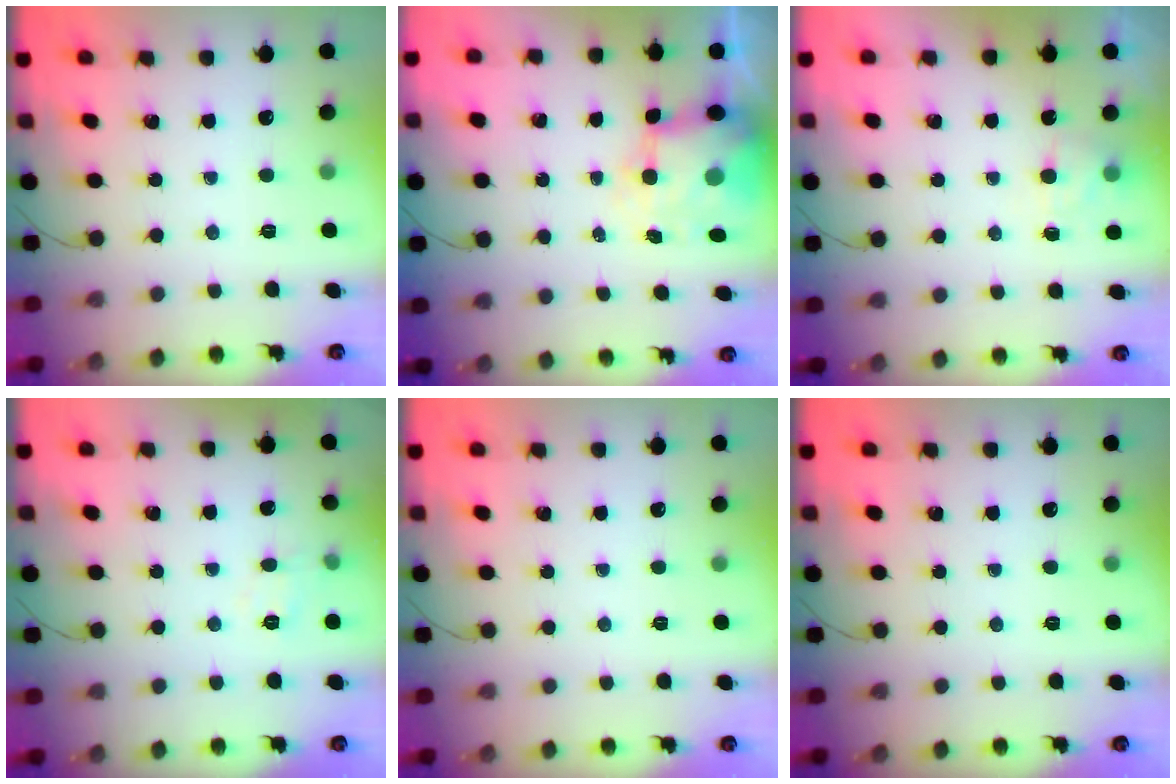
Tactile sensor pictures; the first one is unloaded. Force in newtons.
{"total": 8.1, "press": 8.0, "slide": 1.4}
{"total": 4.7, "press": 4.6, "slide": 1.2}
{"total": 4.3, "press": 4.1, "slide": 1.2}
{"total": 0.0}
{"total": 0.0}